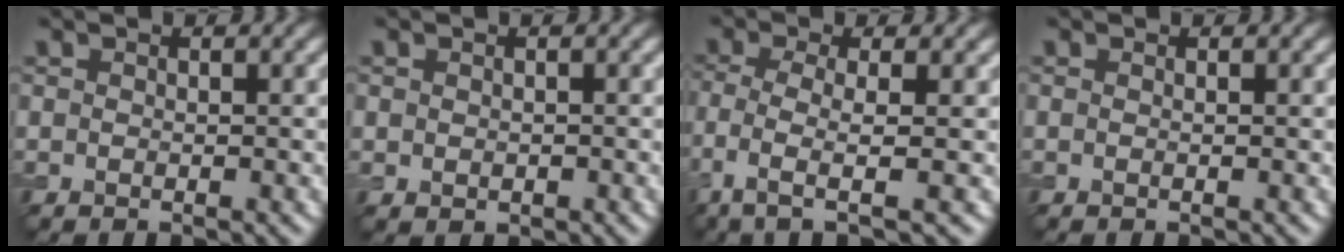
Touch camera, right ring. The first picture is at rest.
{"total": 0.9, "force": [0.1, 0.8, 0.3], "torque": [-0.002, -0.005, 0.002]}
{"total": 4.0, "force": [-1.5, 0.9, 3.6], "torque": [-0.077, -0.006, -0.038]}
{"total": 0.0}